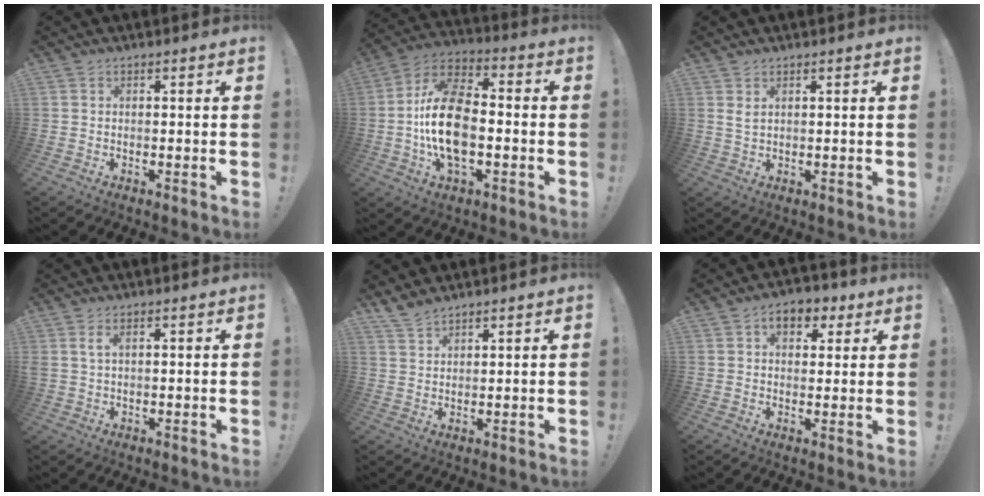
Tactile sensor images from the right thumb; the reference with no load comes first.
{"total": 18.2, "force": [-2.7, 10.4, 14.7], "torque": [-0.279, 0.014, -0.045]}
{"total": 2.5, "force": [1.3, 1.1, 1.9], "torque": [-0.024, -0.005, 0.021]}
{"total": 2.7, "force": [1.2, 1.1, 2.1], "torque": [-0.035, -0.002, 0.021]}
{"total": 4.1, "force": [3.7, 1.2, 1.4], "torque": [-0.034, -0.020, 0.072]}
{"total": 7.6, "force": [3.3, 5.1, 4.6], "torque": [-0.059, -0.003, 0.058]}